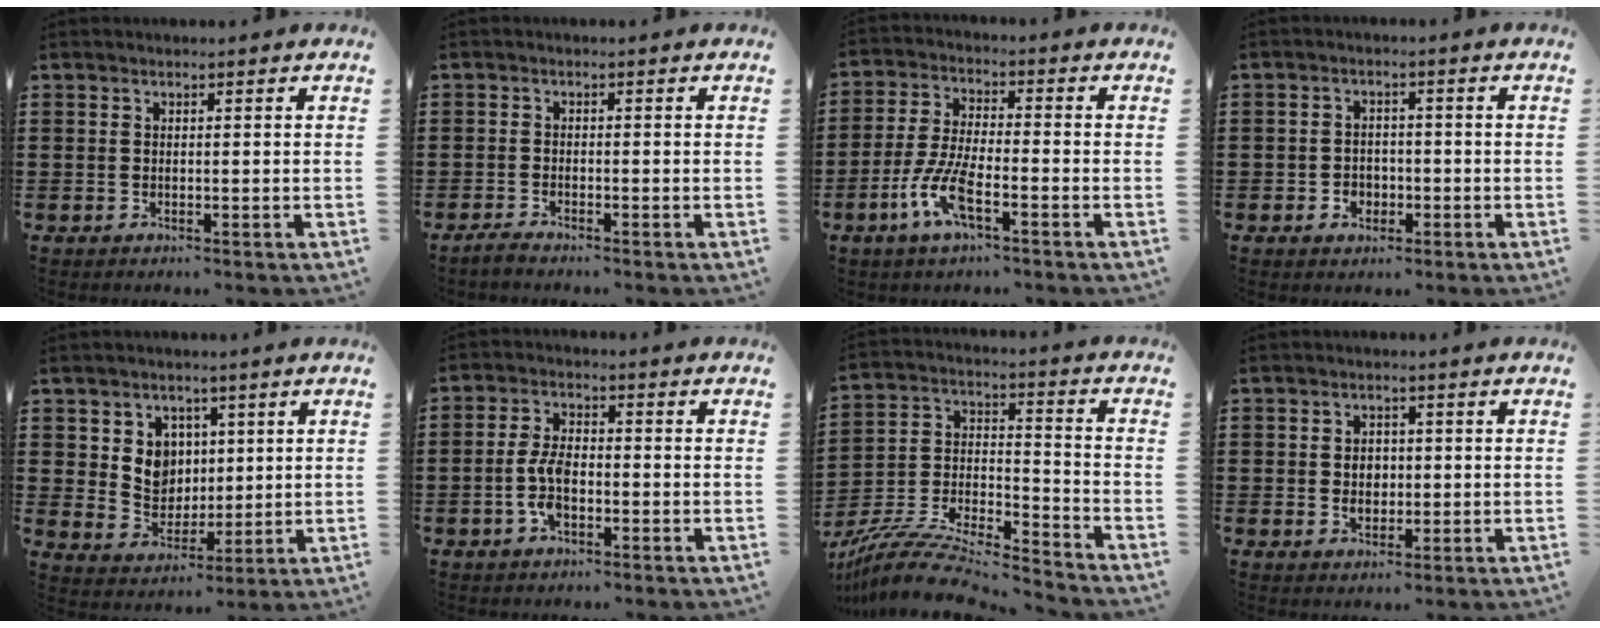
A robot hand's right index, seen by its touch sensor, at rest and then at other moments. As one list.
[{"total": 1.3, "force": [-1.2, -0.1, 0.4], "torque": [-0.010, -0.004, -0.022]}, {"total": 7.8, "force": [-3.8, 1.8, 6.6], "torque": [-0.162, -0.019, -0.076]}, {"total": 2.5, "force": [-1.1, 2.1, 0.8], "torque": [-0.020, 0.004, -0.025]}, {"total": 6.2, "force": [1.9, 5.5, 2.0], "torque": [-0.050, 0.006, 0.032]}, {"total": 5.5, "force": [-1.6, 2.6, 4.6], "torque": [-0.110, -0.004, -0.034]}, {"total": 9.8, "force": [-8.9, 1.6, 3.8], "torque": [-0.074, 0.005, -0.177]}, {"total": 2.9, "force": [-0.1, 2.2, 1.9], "torque": [-0.036, 0.002, -0.006]}]